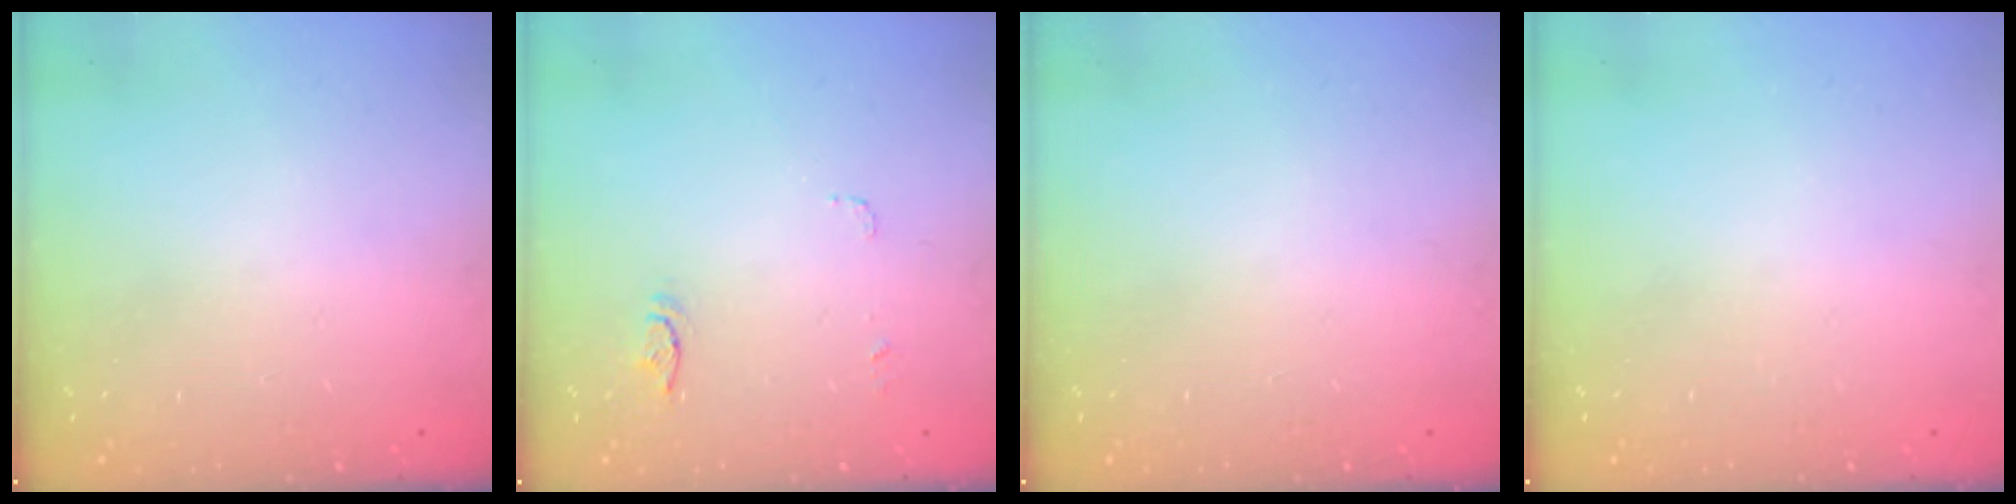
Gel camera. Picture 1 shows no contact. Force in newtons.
{"total": 5.5, "press": 5.4, "slide": 0.4}
{"total": 0.0}
{"total": 0.0}